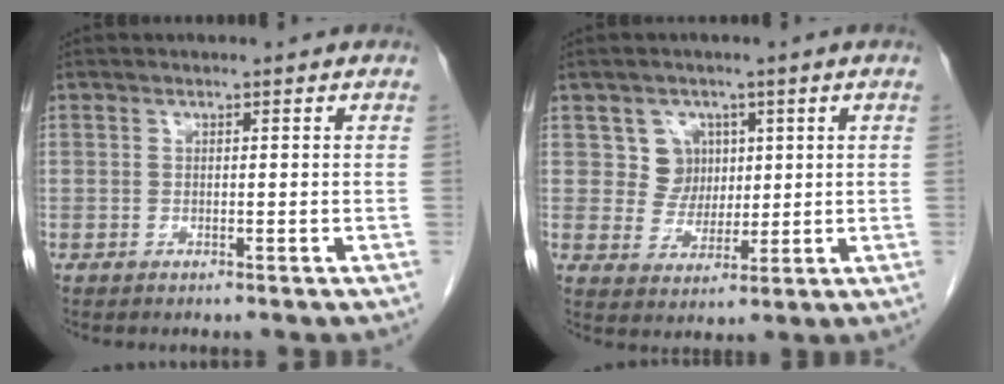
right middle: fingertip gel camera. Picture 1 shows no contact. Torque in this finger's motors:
{"motor_torque": [-0.17, -0.05, 0.05, 0.00]}